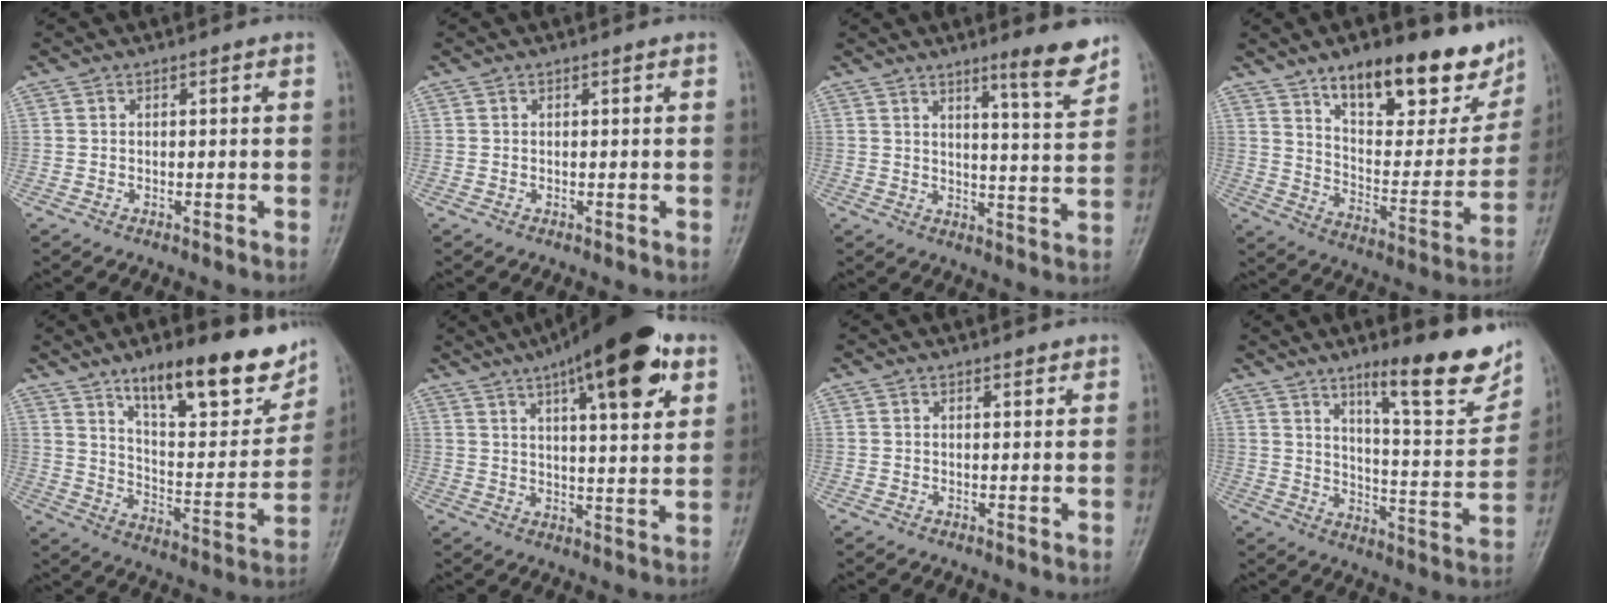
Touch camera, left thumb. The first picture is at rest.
{"total": 0.0}
{"total": 8.0, "force": [5.9, 0.5, 5.4], "torque": [-0.070, -0.050, 0.086]}
{"total": 22.1, "force": [15.4, 8.7, 13.2], "torque": [-0.130, -0.078, 0.236]}
{"total": 21.3, "force": [14.0, 6.8, 14.5], "torque": [-0.167, -0.071, 0.221]}
{"total": 19.2, "force": [10.3, 5.5, 15.2], "torque": [-0.209, -0.021, 0.150]}
{"total": 1.3, "force": [1.1, 0.4, 0.5], "torque": [-0.005, -0.007, 0.015]}
{"total": 17.9, "force": [11.6, 3.6, 13.1], "torque": [-0.147, -0.071, 0.177]}